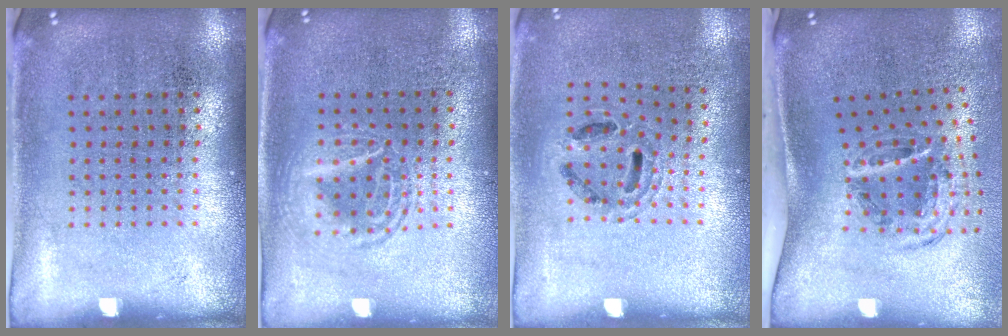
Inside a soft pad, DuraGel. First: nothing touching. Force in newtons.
{"total": 1.4, "press": 1.4, "slide": 0.1}
{"total": 0.8, "press": 0.8, "slide": 0.2}
{"total": 1.6, "press": 1.1, "slide": 1.2}